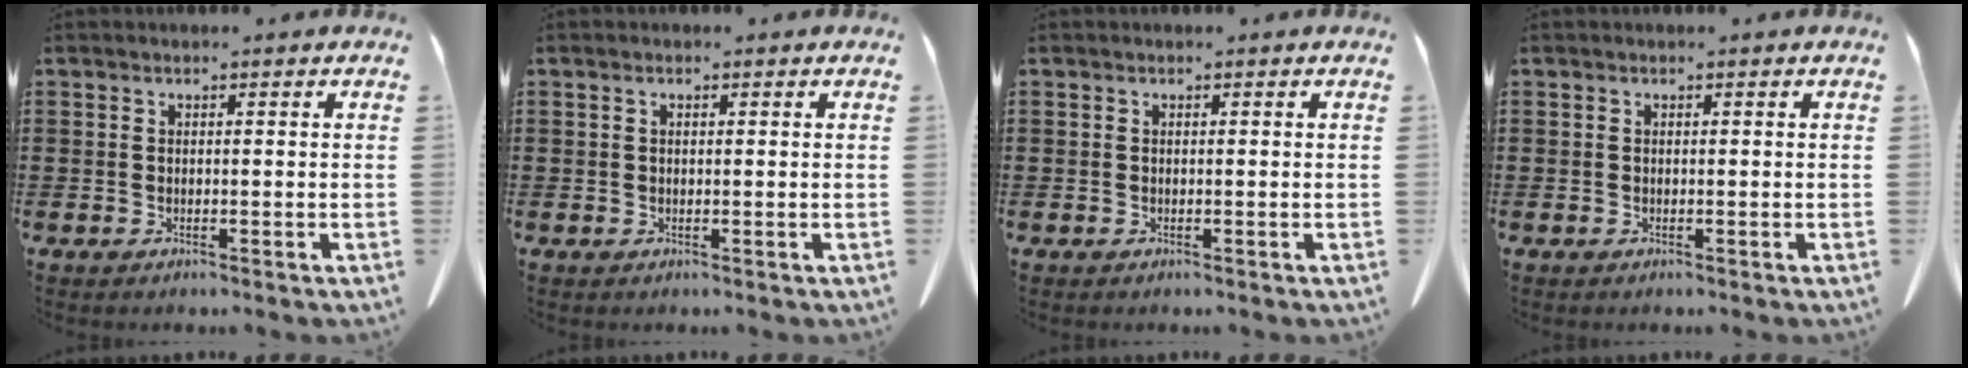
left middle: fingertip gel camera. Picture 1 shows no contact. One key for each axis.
{"total": 0.6, "fx": 0.2, "fy": 0.2, "fz": 0.5, "tx": -0.013, "ty": 0.000, "tz": 0.005}
{"total": 0.0}
{"total": 0.0}